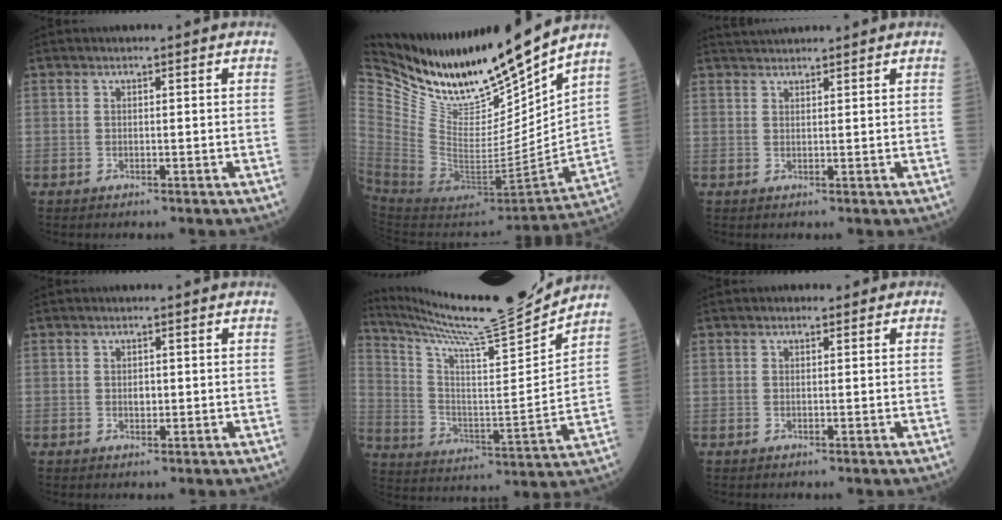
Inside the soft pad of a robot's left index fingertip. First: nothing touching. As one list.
[{"total": 19.9, "force": [18.4, 2.4, 7.1], "torque": [-0.148, -0.076, 0.334]}, {"total": 3.3, "force": [3.3, 0.0, 0.5], "torque": [-0.013, 0.031, 0.063]}, {"total": 1.0, "force": [0.1, 0.7, 0.7], "torque": [-0.013, 0.001, 0.002]}, {"total": 19.0, "force": [18.0, -2.0, 5.9], "torque": [-0.127, -0.056, 0.290]}, {"total": 0.6, "force": [0.3, 0.5, 0.1], "torque": [-0.001, 0.001, 0.001]}]